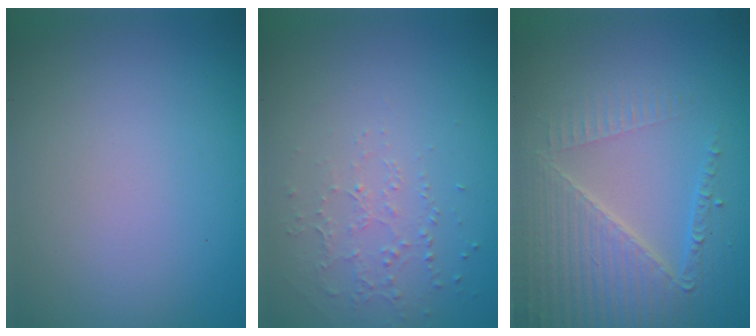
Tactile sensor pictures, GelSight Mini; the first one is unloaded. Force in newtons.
{"total": 1.0, "press": 0.7, "slide": 0.8}
{"total": 4.7, "press": 4.2, "slide": 2.1}